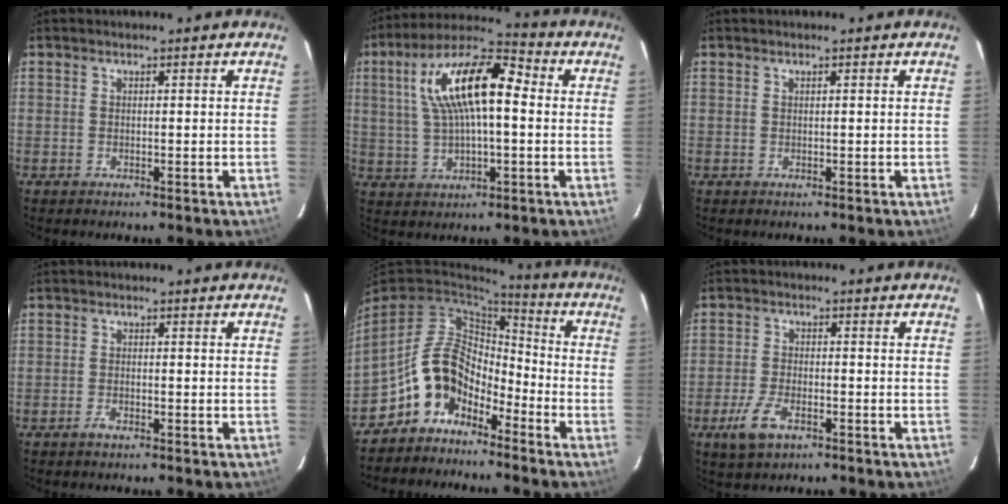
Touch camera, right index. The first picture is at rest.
{"total": 16.0, "force": [2.8, 5.9, 14.6], "torque": [-0.271, 0.030, 0.042]}
{"total": 0.0}
{"total": 1.4, "force": [-1.0, 0.4, 0.9], "torque": [-0.020, 0.000, -0.020]}
{"total": 10.6, "force": [-6.6, 6.8, 4.7], "torque": [-0.099, 0.038, -0.126]}
{"total": 6.4, "force": [-3.5, 3.0, 4.4], "torque": [-0.110, -0.008, -0.064]}